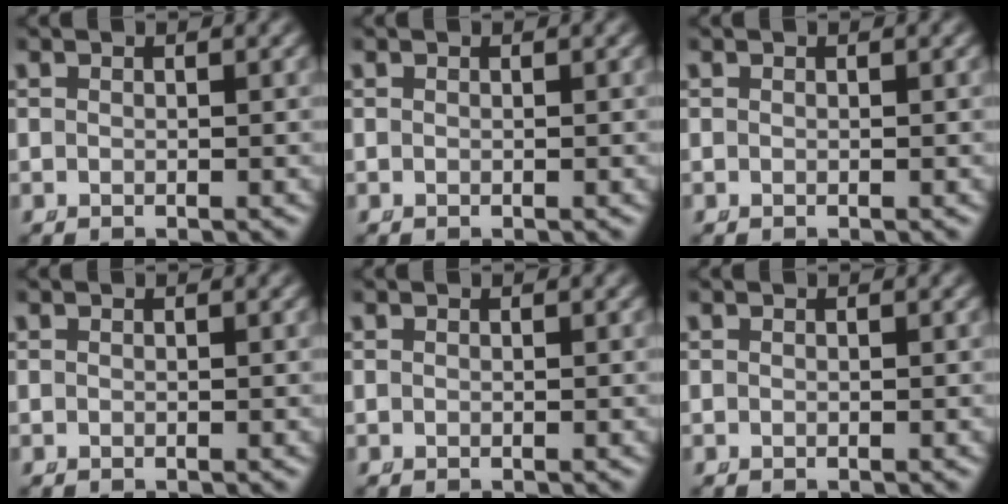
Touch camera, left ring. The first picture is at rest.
{"total": 0.0}
{"total": 0.0}
{"total": 0.0}
{"total": 0.0}
{"total": 0.0}